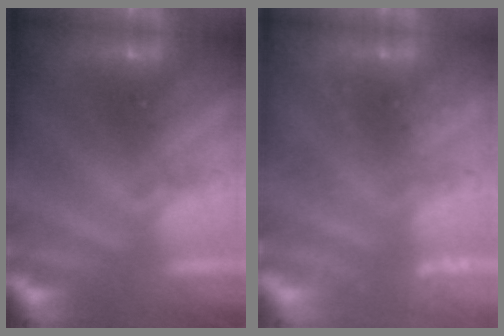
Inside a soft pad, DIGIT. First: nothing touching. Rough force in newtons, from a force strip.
{"total": 2.4}